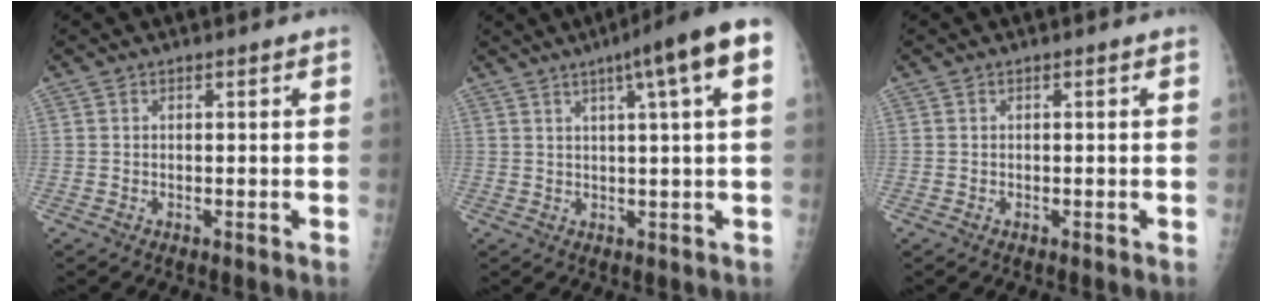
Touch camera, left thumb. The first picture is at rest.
{"total": 10.7, "force": [4.3, 0.4, 9.9], "torque": [-0.142, 0.014, 0.052]}
{"total": 0.0}